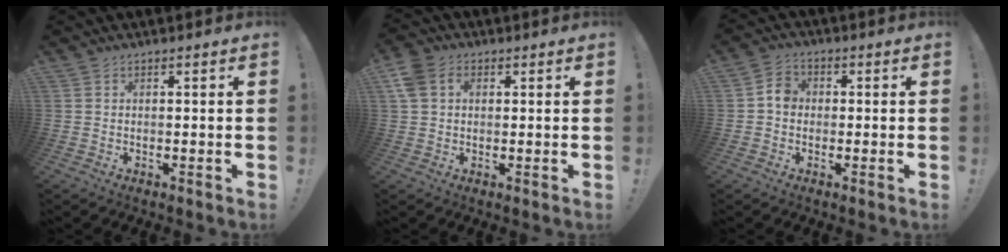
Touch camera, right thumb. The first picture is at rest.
{"total": 6.1, "force": [1.8, 4.6, 3.6], "torque": [-0.081, 0.003, 0.035]}
{"total": 4.7, "force": [-0.7, 3.9, 2.5], "torque": [-0.030, 0.015, -0.013]}